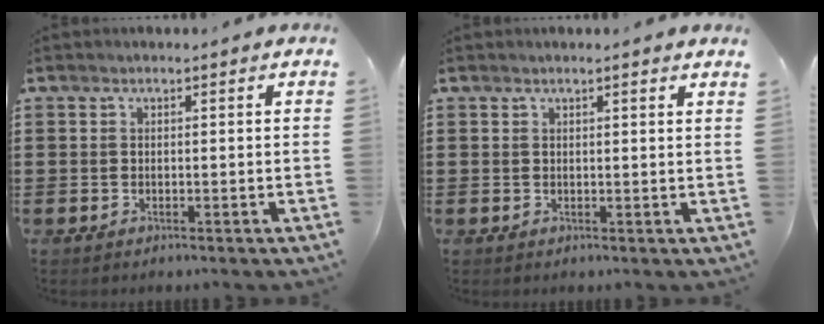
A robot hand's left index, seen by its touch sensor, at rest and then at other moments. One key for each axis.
{"total": 1.0, "fx": 0.8, "fy": -0.1, "fz": 0.7, "tx": -0.015, "ty": -0.002, "tz": 0.014}